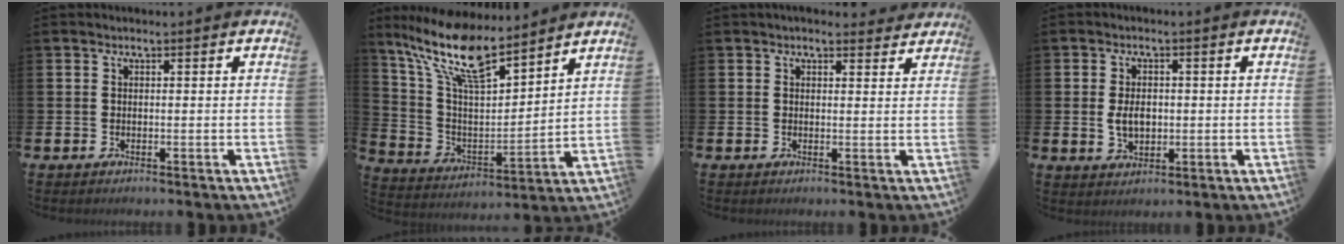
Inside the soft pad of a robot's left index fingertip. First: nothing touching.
{"total": 12.5, "force": [10.1, 3.1, 6.5], "torque": [-0.165, -0.048, 0.179]}
{"total": 2.0, "force": [1.9, 0.6, 0.1], "torque": [0.007, -0.008, 0.032]}
{"total": 3.6, "force": [0.1, 2.4, 2.7], "torque": [-0.034, 0.001, -0.004]}